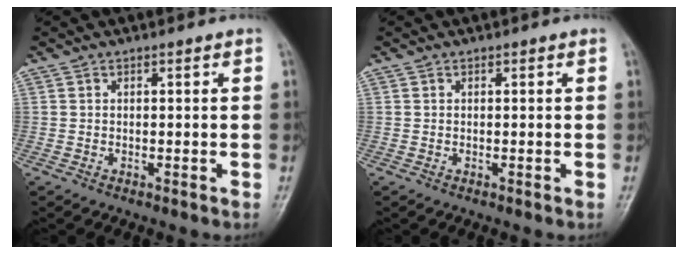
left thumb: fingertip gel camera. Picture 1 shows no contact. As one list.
[{"total": 0.0}]